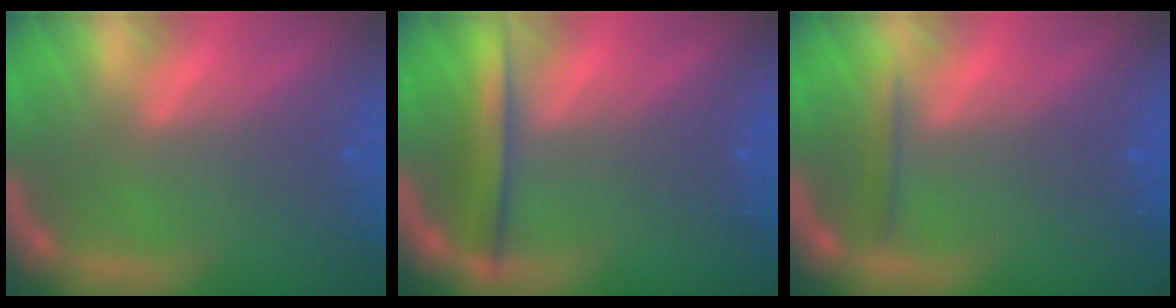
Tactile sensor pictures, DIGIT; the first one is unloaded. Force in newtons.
{"total": 3.5}
{"total": 1.4}